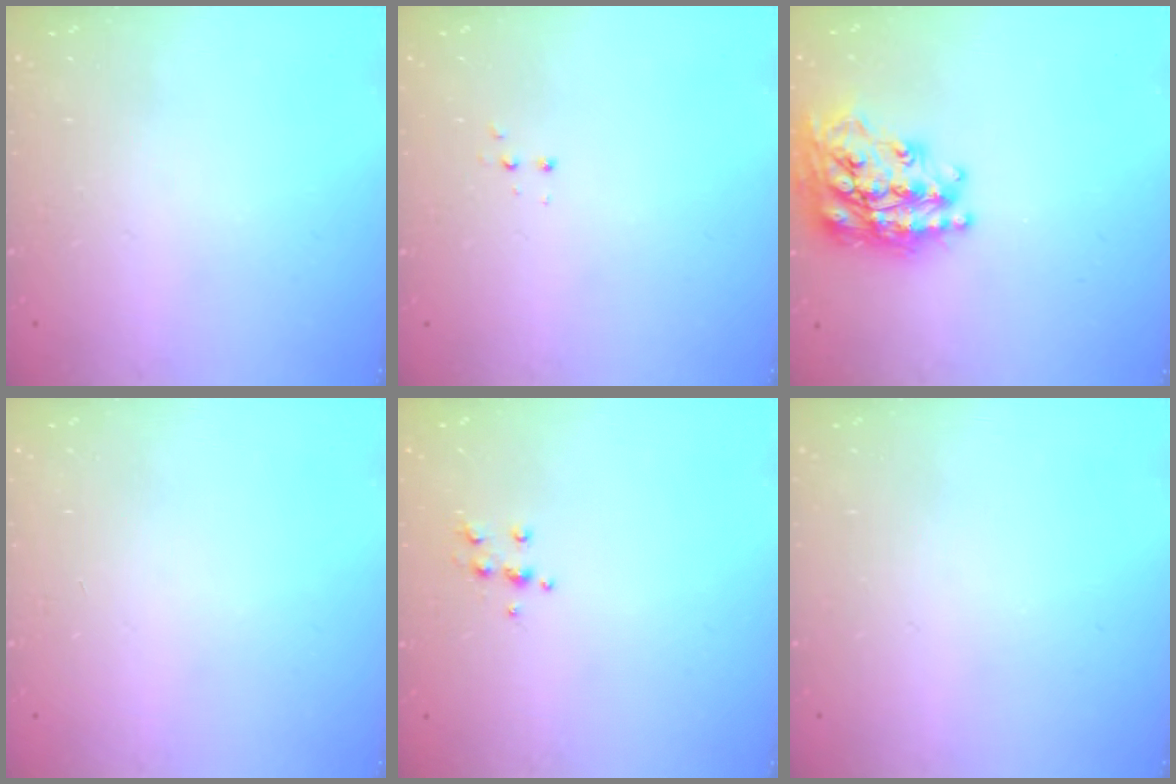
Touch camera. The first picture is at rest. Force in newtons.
{"total": 2.8, "press": 2.7, "slide": 0.5}
{"total": 25.1, "press": 25.0, "slide": 2.0}
{"total": 0.0}
{"total": 5.4, "press": 5.3, "slide": 1.1}
{"total": 0.0}